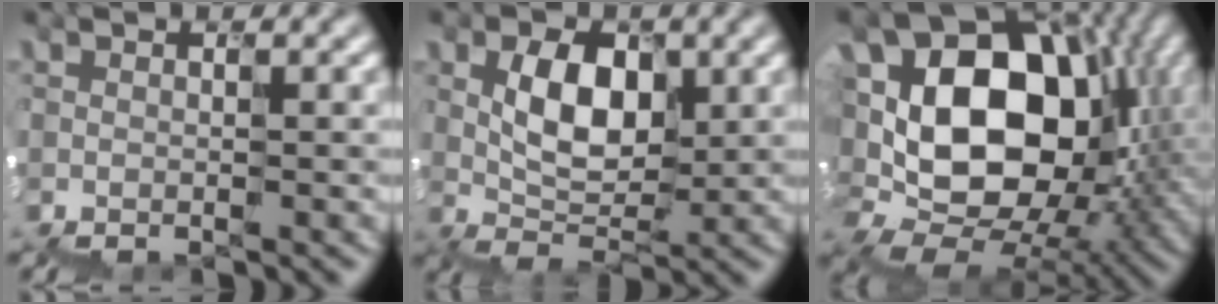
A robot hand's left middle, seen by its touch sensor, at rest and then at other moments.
{"total": 2.7, "force": [0.8, 2.0, 1.6], "torque": [-0.043, 0.005, 0.015]}
{"total": 14.9, "force": [1.3, 11.2, 9.8], "torque": [-0.188, 0.009, 0.025]}